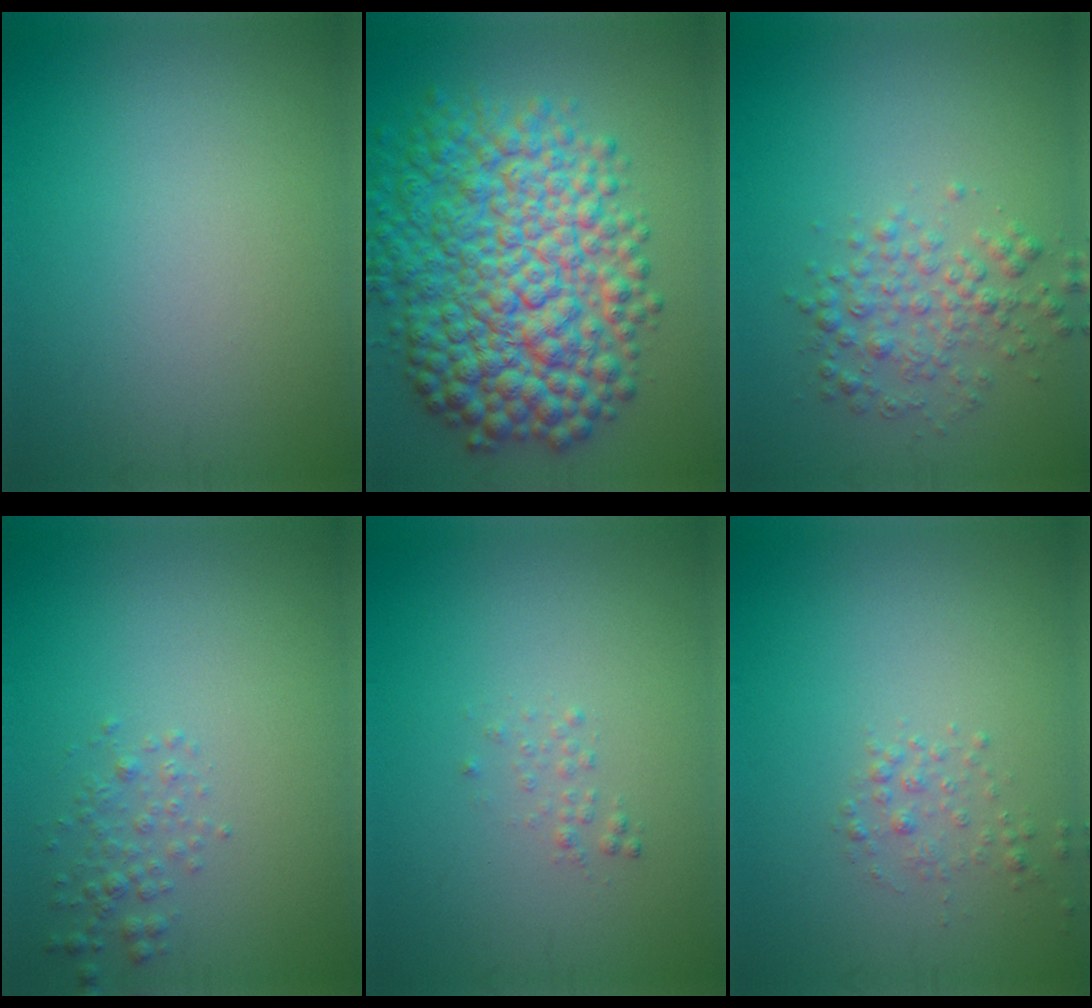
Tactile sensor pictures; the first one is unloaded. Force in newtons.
{"total": 12.1, "press": 12.1, "slide": 0.1}
{"total": 3.0, "press": 3.0, "slide": 0.0}
{"total": 1.5, "press": 1.5, "slide": 0.0}
{"total": 0.7, "press": 0.7, "slide": 0.1}
{"total": 1.3, "press": 1.2, "slide": 0.1}